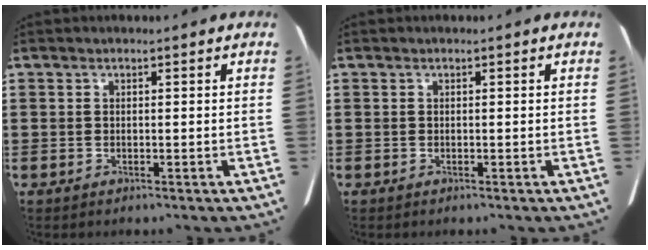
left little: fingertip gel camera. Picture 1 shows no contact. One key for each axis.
{"total": 0.0}